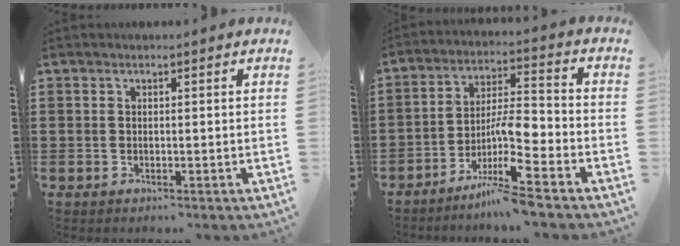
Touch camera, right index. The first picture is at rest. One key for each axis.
{"total": 9.3, "fx": -5.7, "fy": 1.5, "fz": 7.2, "tx": -0.142, "ty": -0.004, "tz": -0.113}